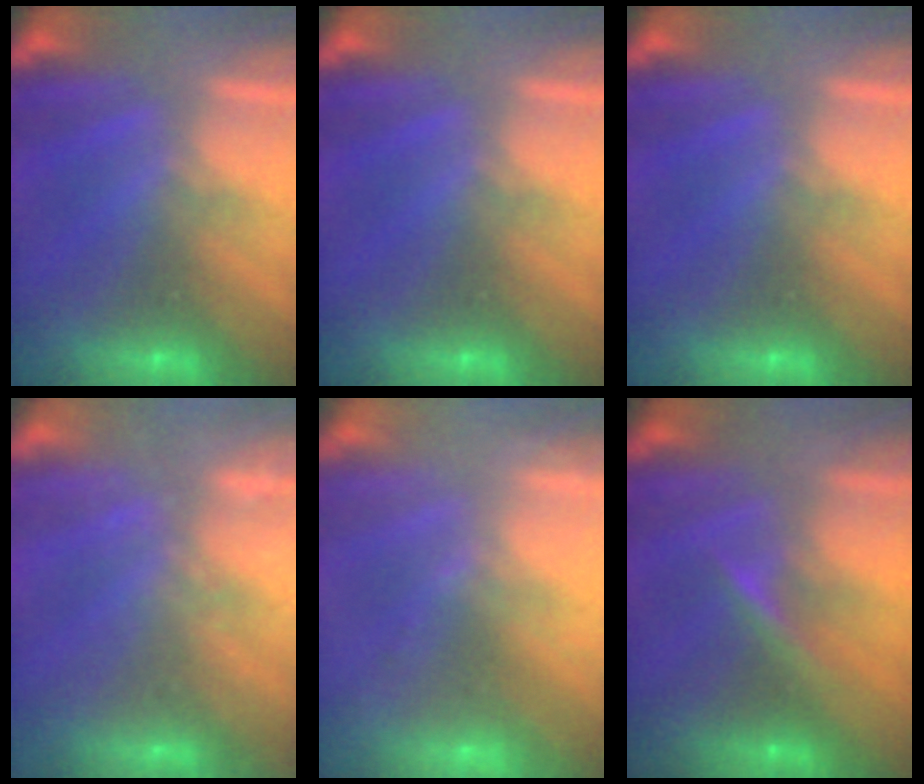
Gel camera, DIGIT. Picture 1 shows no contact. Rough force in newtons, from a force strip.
{"total": 0.0}
{"total": 0.0}
{"total": 1.7}
{"total": 2.4}
{"total": 2.9}